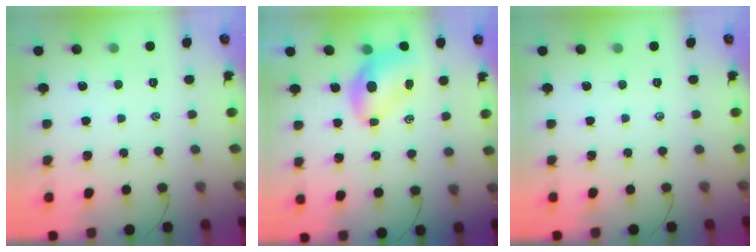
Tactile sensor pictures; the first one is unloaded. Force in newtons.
{"total": 7.2, "press": 7.1, "slide": 1.3}
{"total": 0.0}